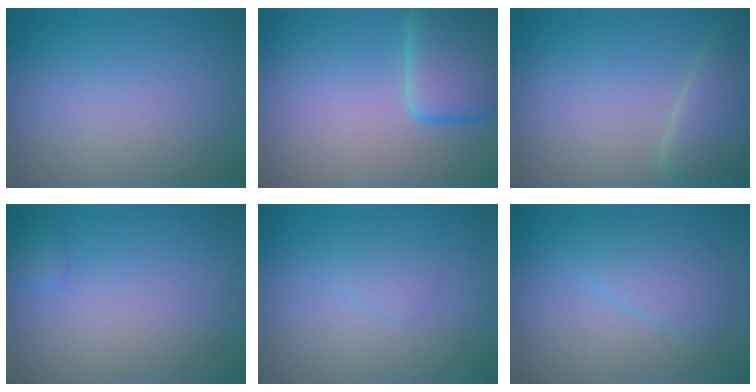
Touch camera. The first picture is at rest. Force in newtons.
{"total": 5.5, "press": 5.5, "slide": 0.5}
{"total": 4.2, "press": 4.2, "slide": 0.1}
{"total": 0.7, "press": 0.7, "slide": 0.0}
{"total": 1.1, "press": 1.1, "slide": 0.1}
{"total": 3.0, "press": 3.0, "slide": 0.2}